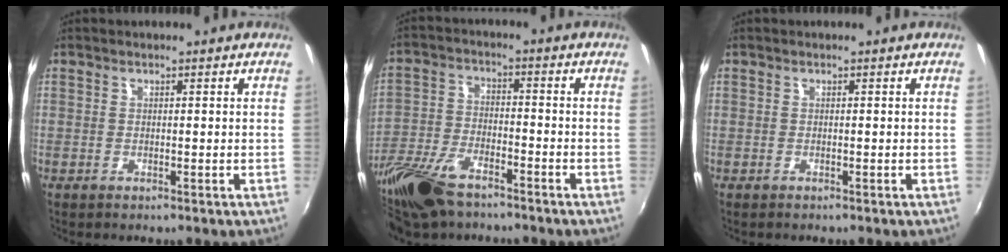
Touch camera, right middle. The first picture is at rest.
{"total": 14.1, "force": [-10.3, 5.7, 7.8], "torque": [-0.186, -0.025, -0.203]}
{"total": 0.0}